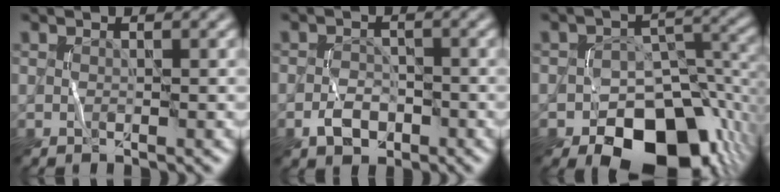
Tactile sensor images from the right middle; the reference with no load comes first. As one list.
[{"total": 2.2, "force": [-1.3, 1.6, 1.0], "torque": [-0.015, 0.007, -0.026]}, {"total": 12.0, "force": [-6.6, 7.0, 7.2], "torque": [-0.100, -0.006, -0.096]}]